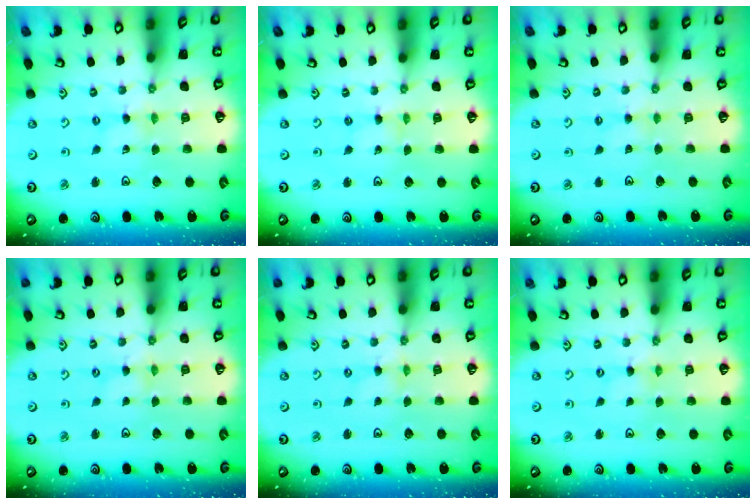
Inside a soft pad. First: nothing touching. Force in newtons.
{"total": 1.6, "press": 1.6, "slide": 0.2}
{"total": 1.5, "press": 1.5, "slide": 0.3}
{"total": 1.1, "press": 1.1, "slide": 0.1}
{"total": 0.8, "press": 0.8, "slide": 0.2}
{"total": 0.0}